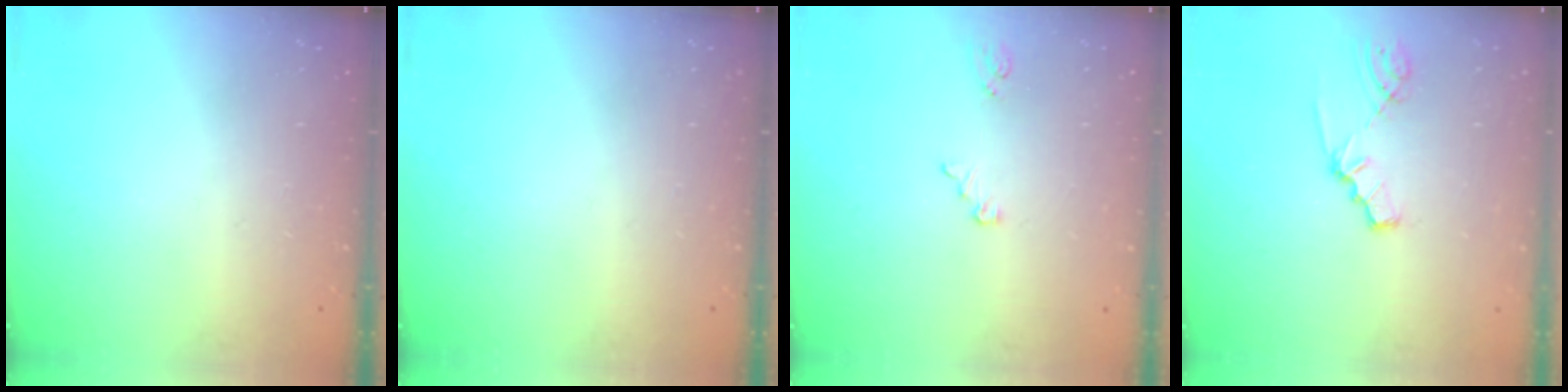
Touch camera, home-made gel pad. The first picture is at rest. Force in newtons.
{"total": 0.0}
{"total": 2.6, "press": 2.5, "slide": 0.3}
{"total": 1.8, "press": 1.7, "slide": 0.3}